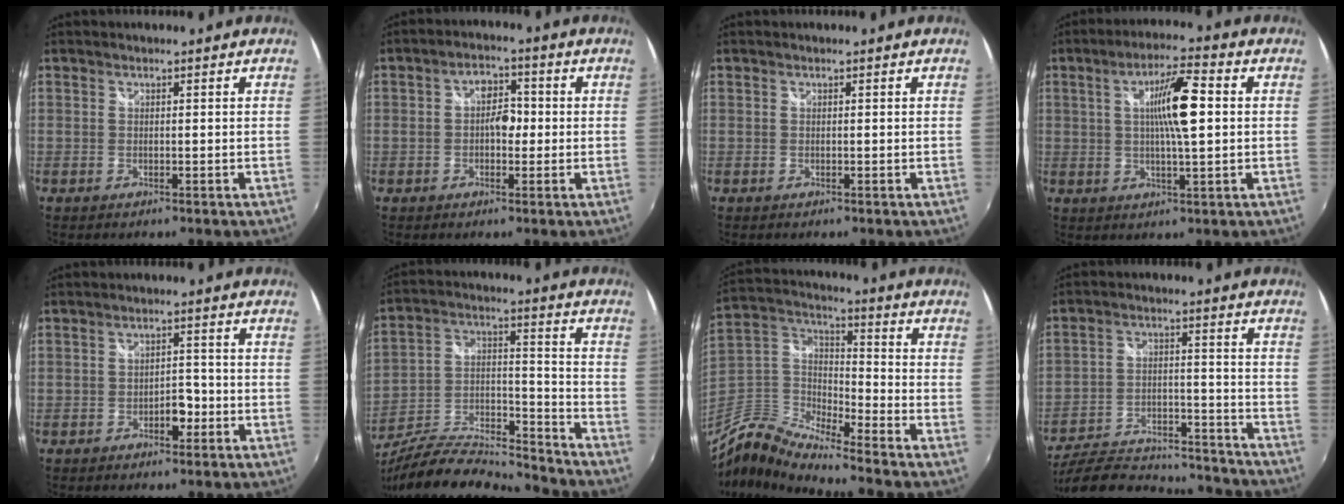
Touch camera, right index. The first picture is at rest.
{"total": 4.6, "force": [-0.6, 3.3, 3.2], "torque": [-0.049, 0.011, -0.010]}
{"total": 0.0}
{"total": 8.8, "force": [1.7, -0.2, 8.6], "torque": [-0.137, 0.000, 0.031]}
{"total": 3.2, "force": [-1.6, 1.9, 2.1], "torque": [-0.036, 0.002, -0.027]}
{"total": 17.3, "force": [-15.7, 1.2, 7.1], "torque": [-0.133, -0.012, -0.268]}
{"total": 9.3, "force": [-8.0, -0.1, 4.7], "torque": [-0.110, 0.002, -0.172]}
{"total": 23.9, "force": [-21.4, 5.9, 8.8], "torque": [-0.164, -0.010, -0.287]}